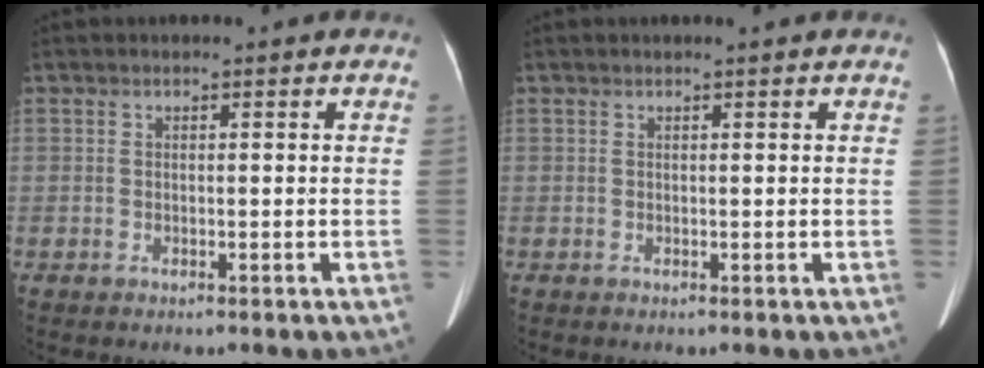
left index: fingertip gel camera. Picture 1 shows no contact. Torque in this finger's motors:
{"motor_torque": [0.12, -0.02, -0.01, 0.03]}